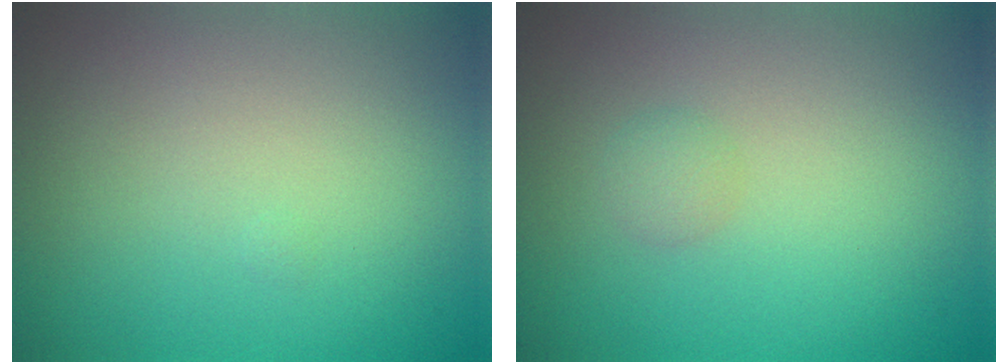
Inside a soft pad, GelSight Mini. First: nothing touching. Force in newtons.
{"total": 1.0, "press": 1.0, "slide": 0.1}